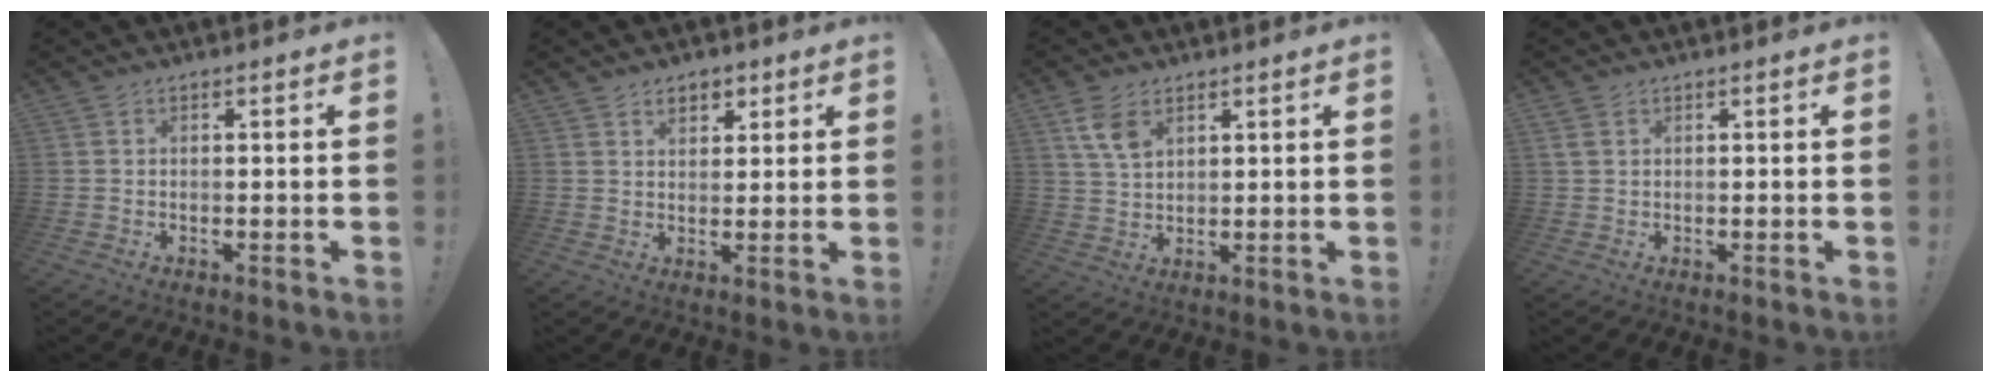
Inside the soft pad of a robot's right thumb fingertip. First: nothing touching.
{"total": 4.4, "force": [2.5, 3.1, 1.9], "torque": [-0.018, -0.009, 0.042]}
{"total": 6.8, "force": [3.6, 3.9, 4.2], "torque": [-0.075, -0.012, 0.069]}
{"total": 2.3, "force": [0.9, 1.5, 1.4], "torque": [-0.034, 0.007, 0.021]}